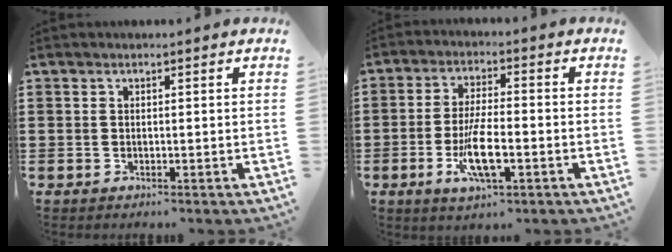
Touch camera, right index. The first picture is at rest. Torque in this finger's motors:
{"motor_torque": [2.14, 0.00, 0.29, 0.21]}